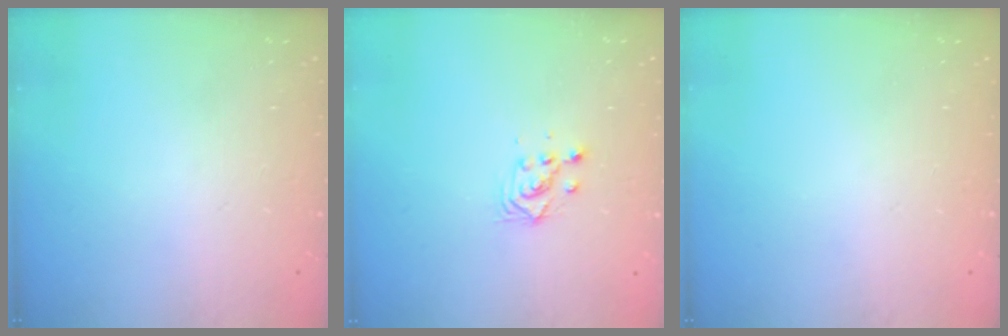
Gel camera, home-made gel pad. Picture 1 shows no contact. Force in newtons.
{"total": 2.8, "press": 2.8, "slide": 0.1}
{"total": 0.0}